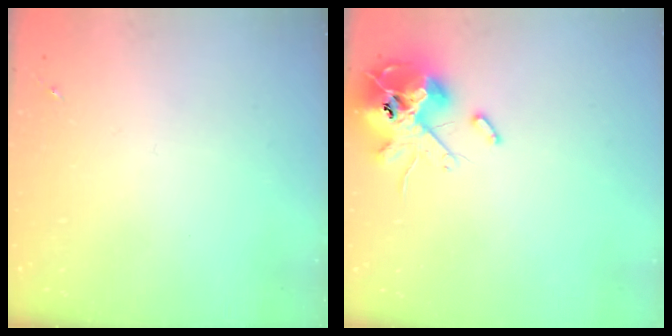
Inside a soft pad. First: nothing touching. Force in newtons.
{"total": 13.9, "press": 13.7, "slide": 2.3}